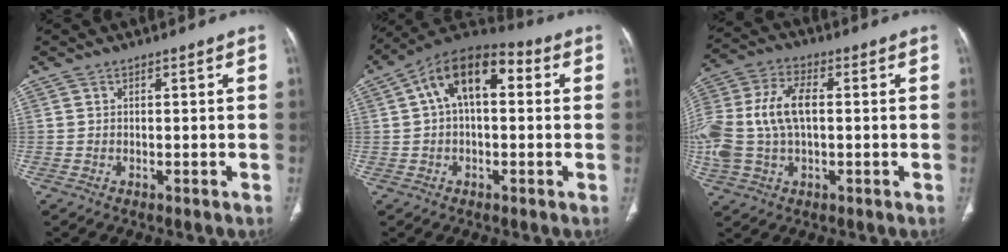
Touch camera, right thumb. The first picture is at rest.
{"total": 13.5, "force": [2.8, 7.4, 10.9], "torque": [-0.167, 0.038, 0.037]}
{"total": 16.6, "force": [0.6, 9.8, 13.4], "torque": [-0.312, 0.021, 0.011]}